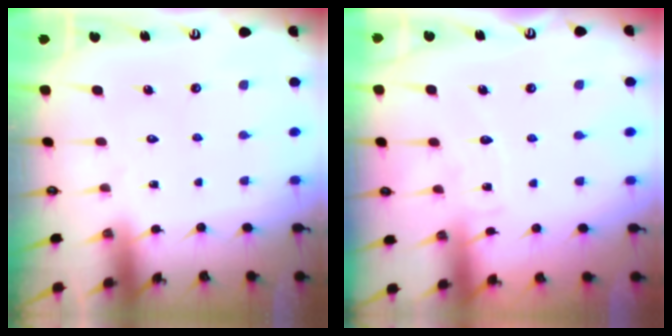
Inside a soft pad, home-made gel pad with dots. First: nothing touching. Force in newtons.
{"total": 5.2, "press": 5.2, "slide": 0.5}